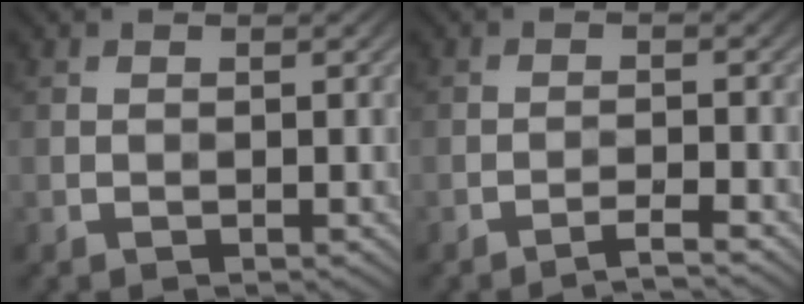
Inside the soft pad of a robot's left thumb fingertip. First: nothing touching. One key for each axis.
{"total": 2.6, "fx": -2.1, "fy": 0.1, "fz": 1.6, "tx": -0.020, "ty": 0.008, "tz": -0.045}